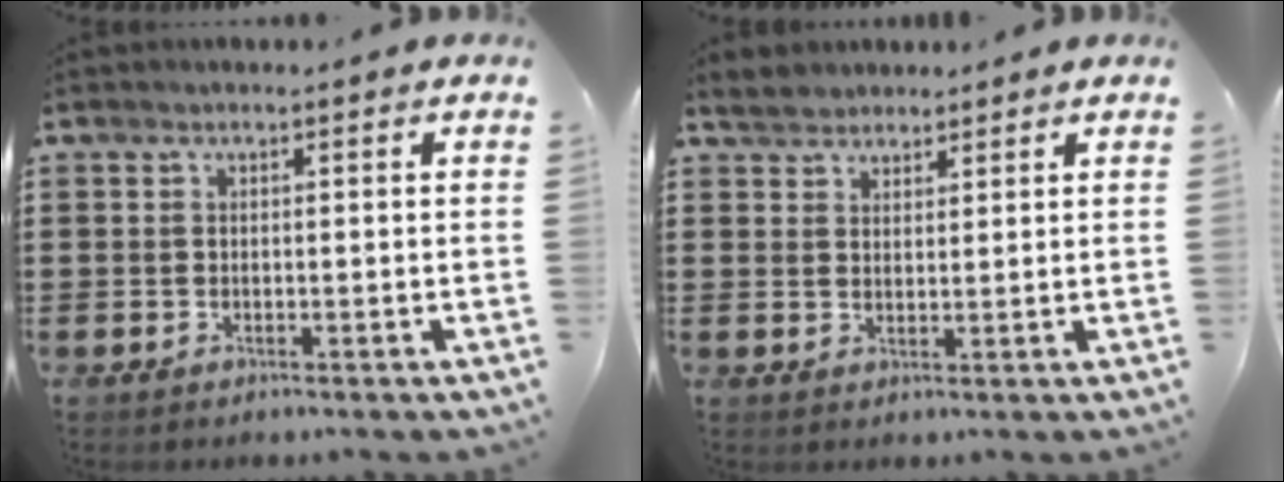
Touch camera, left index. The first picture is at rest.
{"total": 2.6, "force": [2.3, 1.2, -0.2], "torque": [-0.008, 0.007, 0.045]}